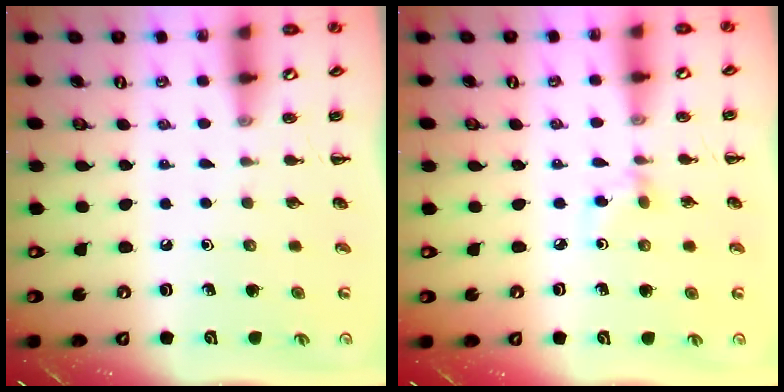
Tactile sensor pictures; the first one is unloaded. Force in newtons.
{"total": 2.8, "press": 2.6, "slide": 1.0}